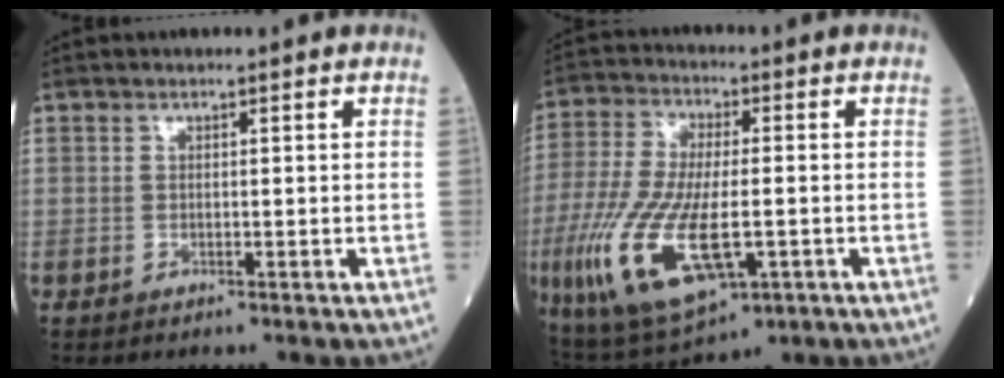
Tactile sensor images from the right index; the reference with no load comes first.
{"total": 16.3, "force": [-4.5, 5.8, 14.5], "torque": [-0.312, -0.020, -0.070]}